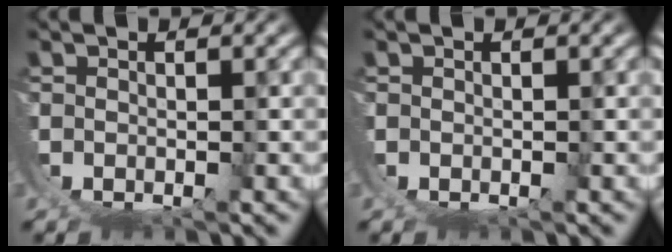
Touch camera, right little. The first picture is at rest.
{"total": 0.0}